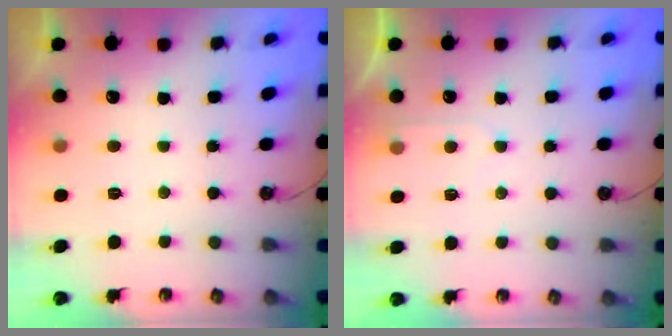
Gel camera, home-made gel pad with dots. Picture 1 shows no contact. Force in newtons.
{"total": 5.1, "press": 5.1, "slide": 0.6}